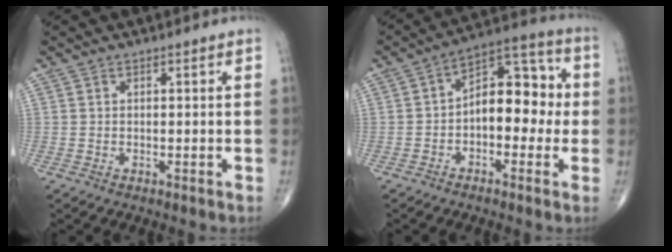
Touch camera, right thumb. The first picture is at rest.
{"total": 12.1, "force": [-0.9, 7.3, 9.6], "torque": [-0.103, 0.042, -0.027]}